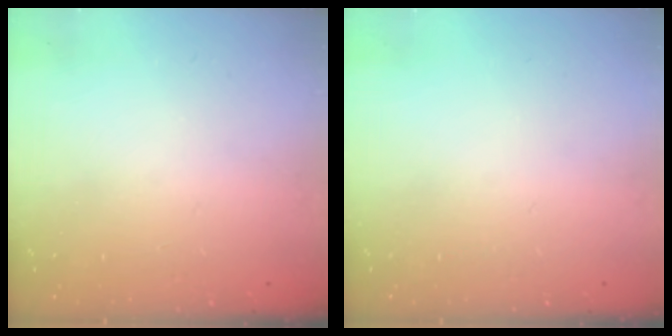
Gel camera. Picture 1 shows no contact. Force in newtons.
{"total": 0.0}